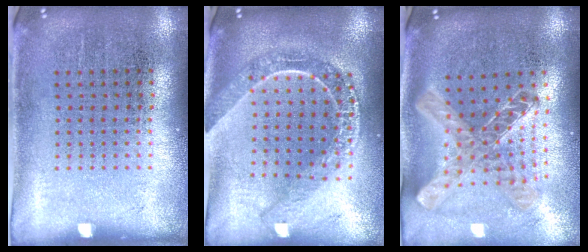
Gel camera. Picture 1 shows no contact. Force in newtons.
{"total": 2.2, "press": 1.9, "slide": 1.1}
{"total": 1.5, "press": 1.3, "slide": 0.6}